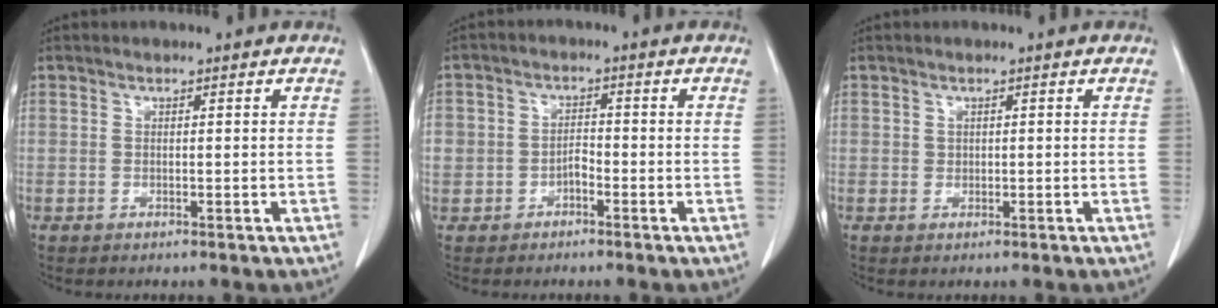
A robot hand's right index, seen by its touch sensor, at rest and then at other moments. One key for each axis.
{"total": 3.1, "fx": -1.4, "fy": 2.5, "fz": 1.3, "tx": -0.020, "ty": 0.011, "tz": -0.024}
{"total": 0.5, "fx": 0.2, "fy": 0.4, "fz": 0.1, "tx": 0.004, "ty": 0.003, "tz": 0.003}